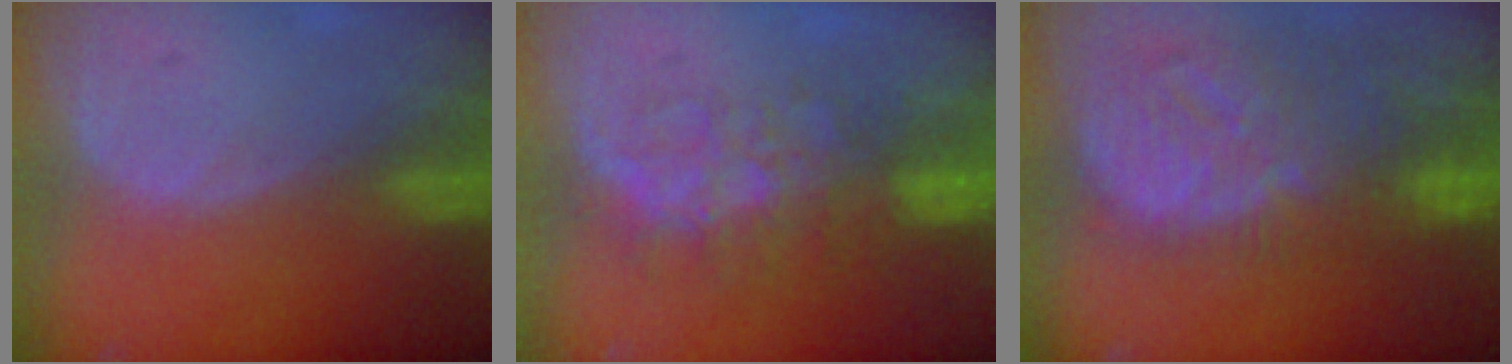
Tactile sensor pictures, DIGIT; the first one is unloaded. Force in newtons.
{"total": 8.1, "press": 7.1, "slide": 3.8}
{"total": 12.8, "press": 11.2, "slide": 6.3}